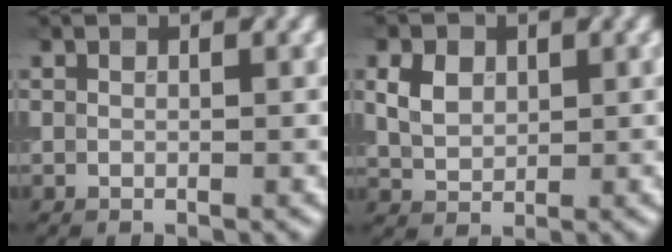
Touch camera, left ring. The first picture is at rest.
{"total": 2.7, "force": [0.8, 1.9, 1.7], "torque": [-0.041, 0.006, 0.020]}